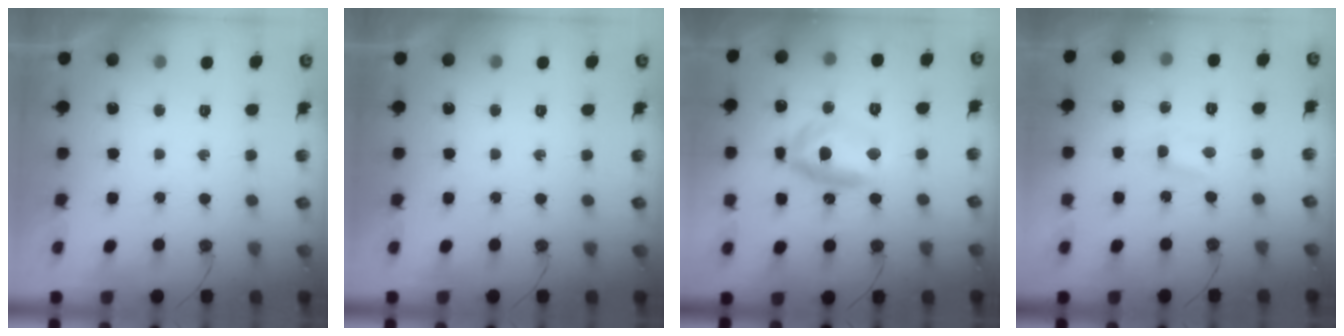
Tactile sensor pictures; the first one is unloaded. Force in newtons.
{"total": 0.0}
{"total": 11.2, "press": 11.1, "slide": 1.0}
{"total": 2.1, "press": 2.1, "slide": 0.3}